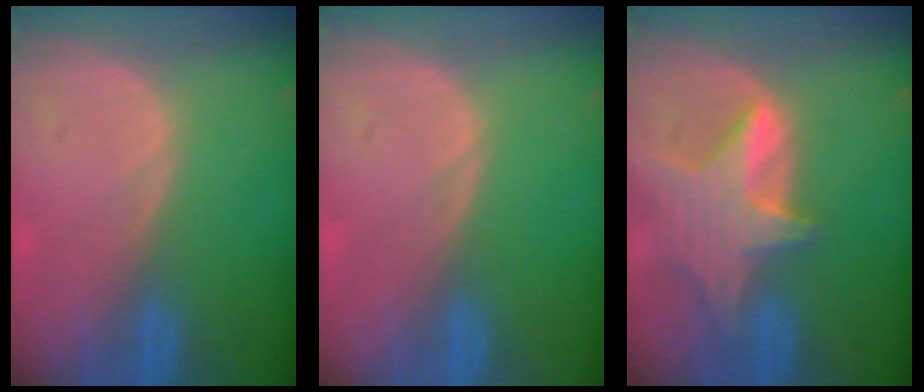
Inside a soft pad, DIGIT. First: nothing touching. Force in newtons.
{"total": 0.0}
{"total": 7.1, "press": 6.8, "slide": 1.9}